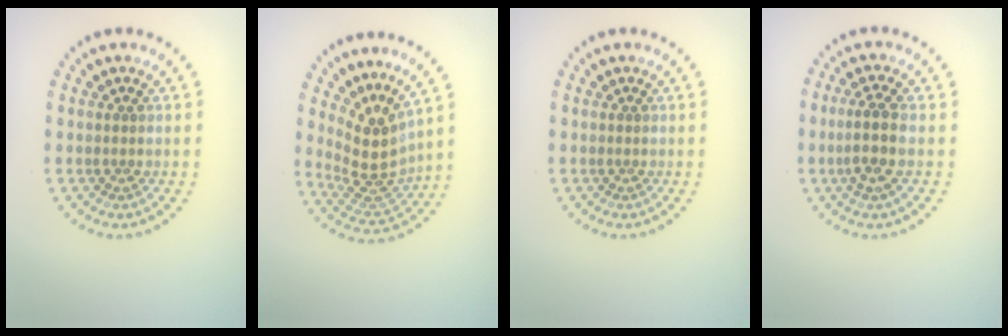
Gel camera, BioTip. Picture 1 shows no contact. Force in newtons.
{"total": 4.1, "press": 3.0, "slide": 2.7}
{"total": 0.0}
{"total": 2.7, "press": 2.3, "slide": 1.4}